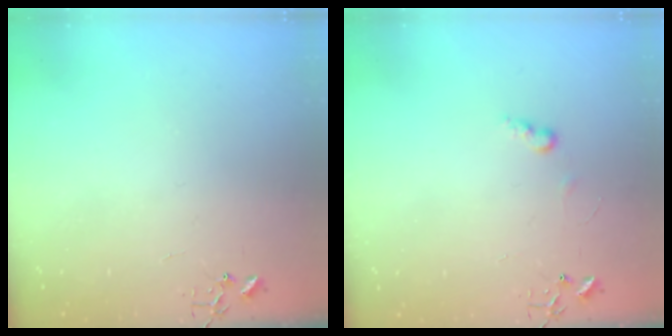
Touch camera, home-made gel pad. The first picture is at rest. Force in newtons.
{"total": 6.0, "press": 5.9, "slide": 0.7}